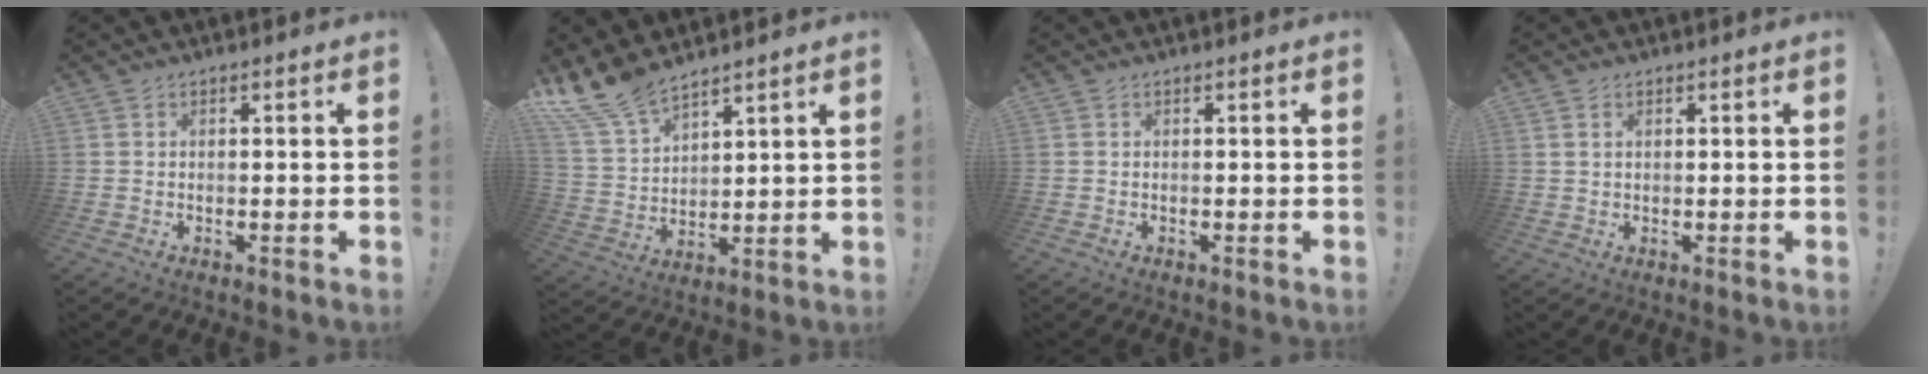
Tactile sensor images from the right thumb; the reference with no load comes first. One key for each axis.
{"total": 12.0, "fx": 10.3, "fy": 4.6, "fz": 4.0, "tx": -0.096, "ty": -0.064, "tz": 0.199}
{"total": 0.0}
{"total": 1.5, "fx": 0.8, "fy": 0.9, "fz": 0.9, "tx": -0.011, "ty": 0.000, "tz": 0.013}